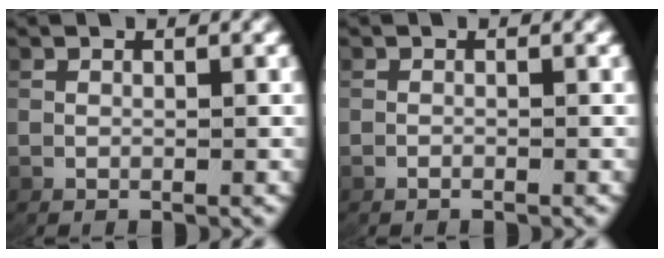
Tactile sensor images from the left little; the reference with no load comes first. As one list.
[{"total": 0.6, "force": [-0.6, -0.3, 0.1], "torque": [-0.006, -0.001, -0.010]}]